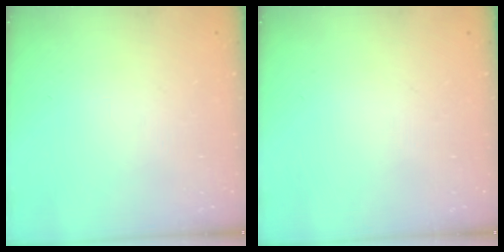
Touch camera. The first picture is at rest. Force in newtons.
{"total": 0.0}